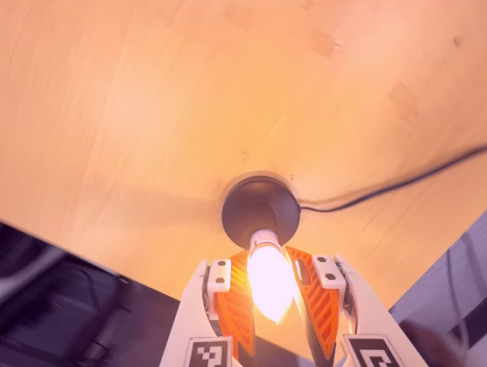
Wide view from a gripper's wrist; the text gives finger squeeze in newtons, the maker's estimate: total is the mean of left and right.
{"total": 14.1, "left": 14.4, "right": 13.9}